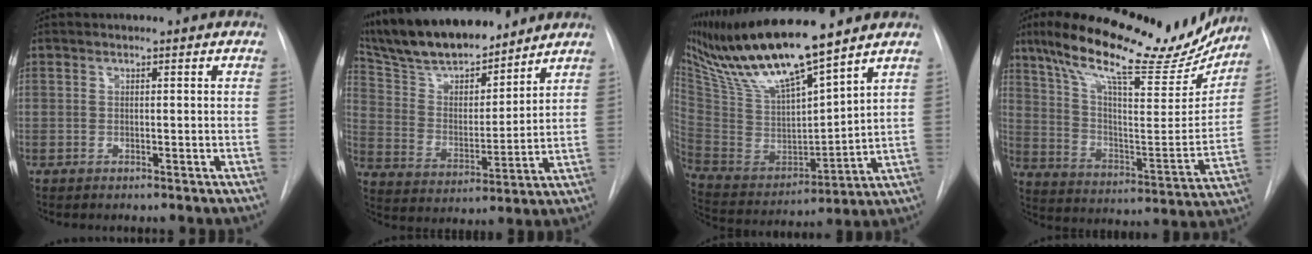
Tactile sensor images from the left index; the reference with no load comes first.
{"total": 18.2, "force": [16.0, 4.2, 7.6], "torque": [-0.138, 0.015, 0.282]}
{"total": 17.7, "force": [14.4, 1.1, 10.2], "torque": [-0.195, -0.013, 0.280]}
{"total": 25.7, "force": [20.1, 6.7, 14.5], "torque": [-0.234, -0.003, 0.295]}